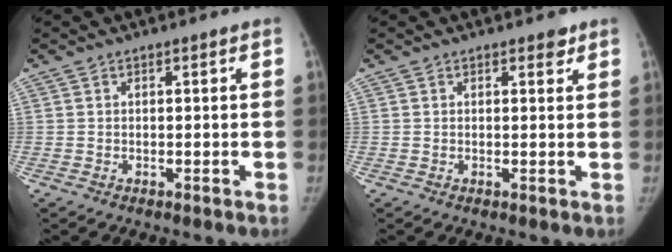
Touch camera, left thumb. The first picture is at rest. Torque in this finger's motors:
{"motor_torque": [0.12, -0.13, 0.71, -0.33, 0.04]}